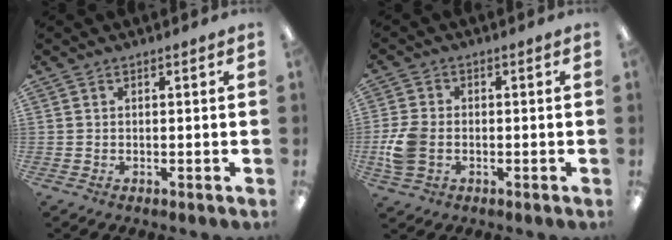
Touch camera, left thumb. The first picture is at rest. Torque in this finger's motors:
{"motor_torque": [-0.05, 0.16, 0.64, -0.64, 0.09]}